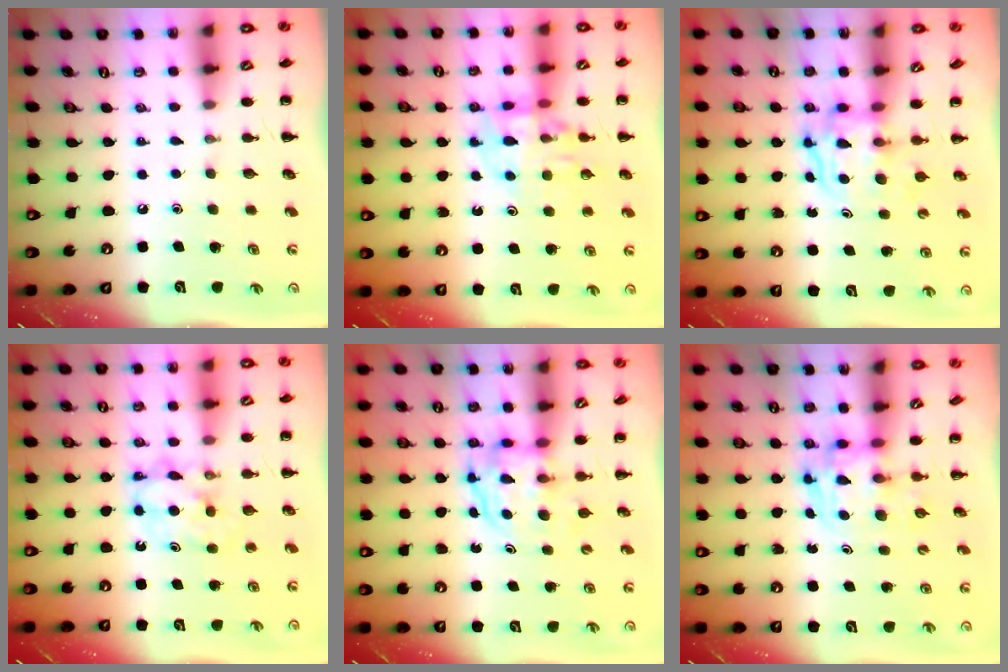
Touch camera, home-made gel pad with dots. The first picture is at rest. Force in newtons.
{"total": 11.4, "press": 11.1, "slide": 2.5}
{"total": 3.5, "press": 3.5, "slide": 0.3}
{"total": 5.9, "press": 5.8, "slide": 0.8}
{"total": 3.7, "press": 3.7, "slide": 0.3}
{"total": 3.6, "press": 3.5, "slide": 0.6}